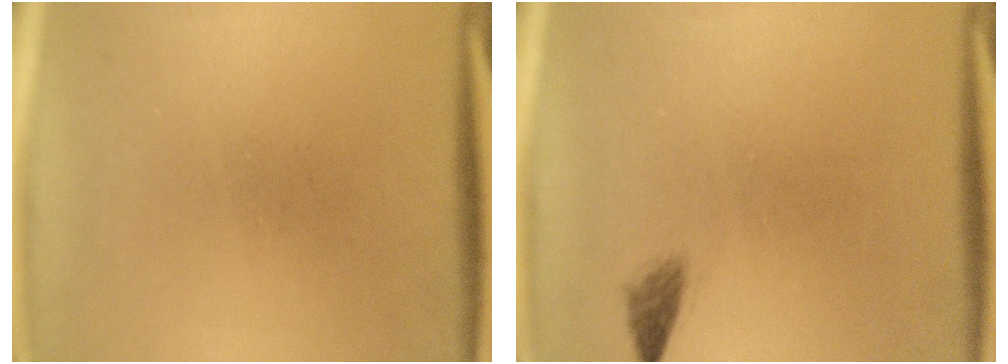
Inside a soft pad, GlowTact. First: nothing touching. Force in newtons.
{"total": 1.3}